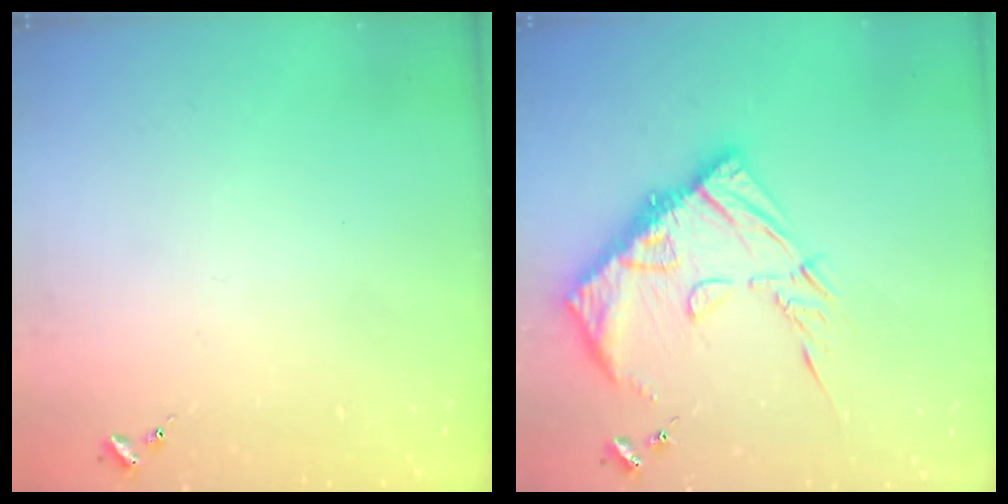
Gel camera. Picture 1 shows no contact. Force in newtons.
{"total": 16.8, "press": 16.7, "slide": 1.7}